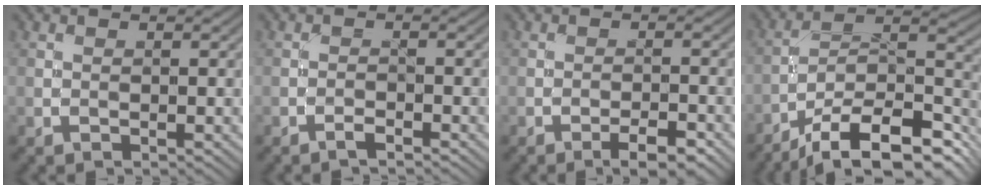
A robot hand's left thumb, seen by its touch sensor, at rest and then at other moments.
{"total": 1.1, "force": [-1.0, 0.1, 0.5], "torque": [-0.009, 0.002, -0.023]}
{"total": 3.6, "force": [-2.4, 0.8, 2.5], "torque": [-0.039, 0.008, -0.036]}
{"total": 16.2, "force": [-12.2, 5.5, 9.1], "torque": [-0.161, -0.019, -0.183]}